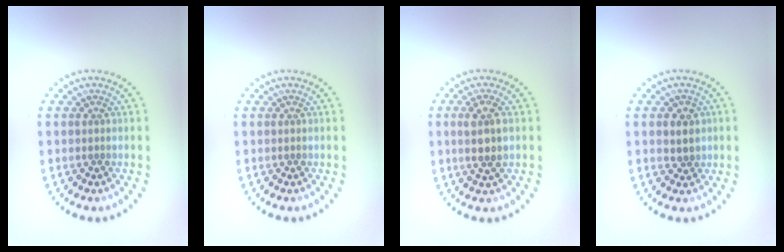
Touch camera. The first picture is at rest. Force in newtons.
{"total": 0.0}
{"total": 2.8, "press": 2.6, "slide": 1.1}
{"total": 1.9, "press": 1.7, "slide": 0.7}